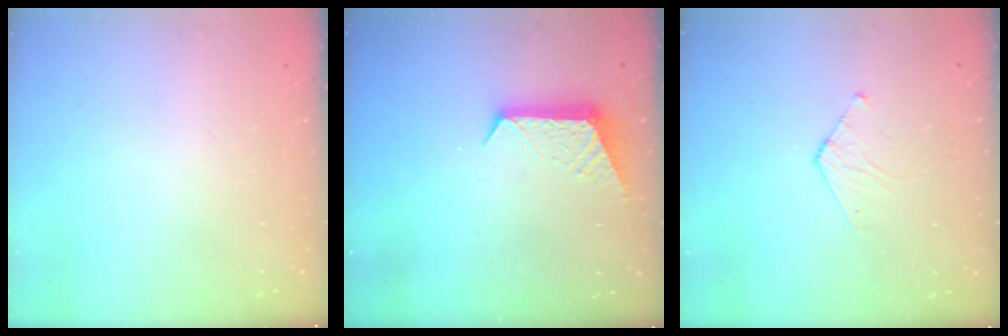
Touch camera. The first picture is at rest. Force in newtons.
{"total": 8.9, "press": 8.9, "slide": 0.8}
{"total": 3.6, "press": 3.6, "slide": 0.3}